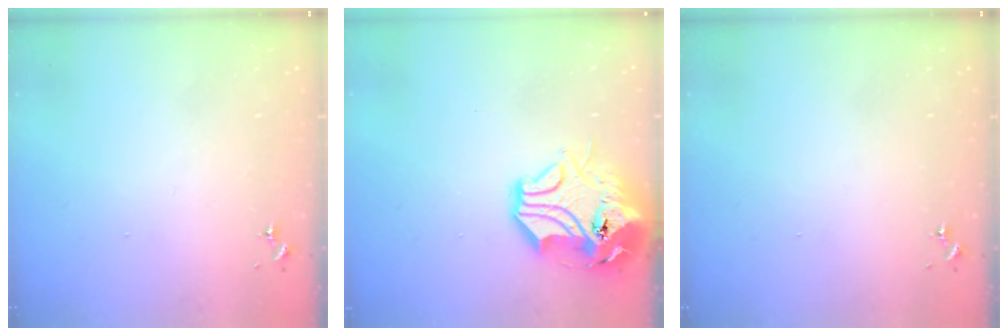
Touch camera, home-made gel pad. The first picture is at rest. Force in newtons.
{"total": 17.8, "press": 17.5, "slide": 2.8}
{"total": 0.0}